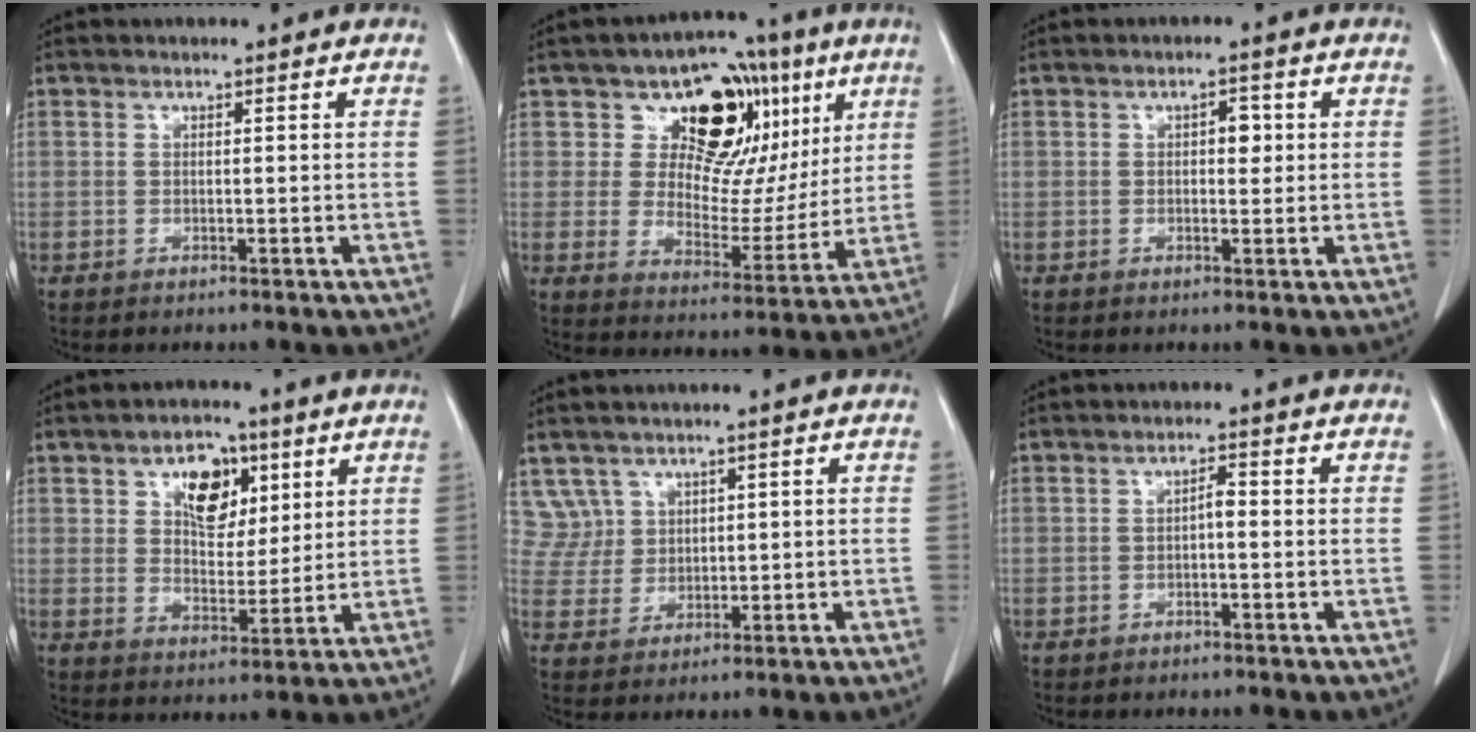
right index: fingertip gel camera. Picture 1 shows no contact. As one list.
[{"total": 14.6, "force": [6.8, 9.9, 8.4], "torque": [-0.092, 0.025, 0.109]}, {"total": 2.3, "force": [0.5, 1.3, 1.8], "torque": [-0.020, 0.008, 0.008]}, {"total": 8.6, "force": [3.9, 5.2, 5.6], "torque": [-0.090, 0.014, 0.070]}, {"total": 4.6, "force": [2.7, 3.7, -0.6], "torque": [0.023, 0.010, 0.060]}, {"total": 1.5, "force": [-0.2, 0.5, 1.4], "torque": [-0.019, 0.006, -0.003]}]